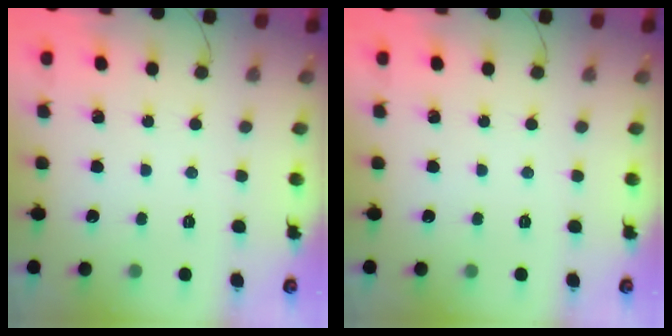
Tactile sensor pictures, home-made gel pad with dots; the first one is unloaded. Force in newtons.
{"total": 0.0}